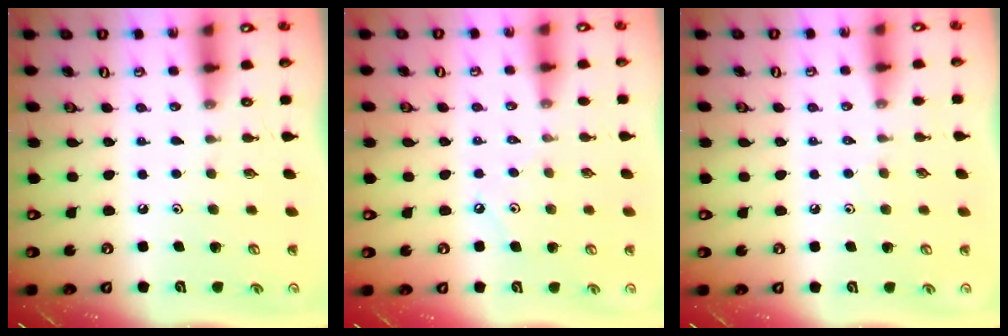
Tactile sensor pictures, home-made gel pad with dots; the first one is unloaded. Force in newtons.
{"total": 4.2, "press": 4.2, "slide": 0.1}
{"total": 2.1, "press": 2.1, "slide": 0.4}